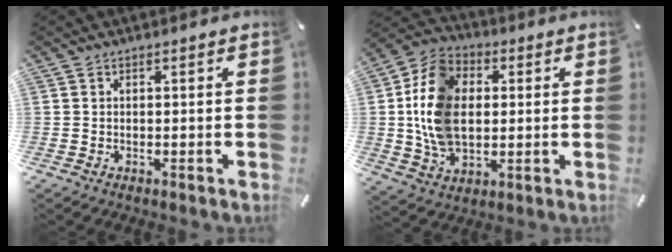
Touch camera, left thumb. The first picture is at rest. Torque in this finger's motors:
{"motor_torque": [2.42, 2.29, 1.42, 0.31, 0.27]}